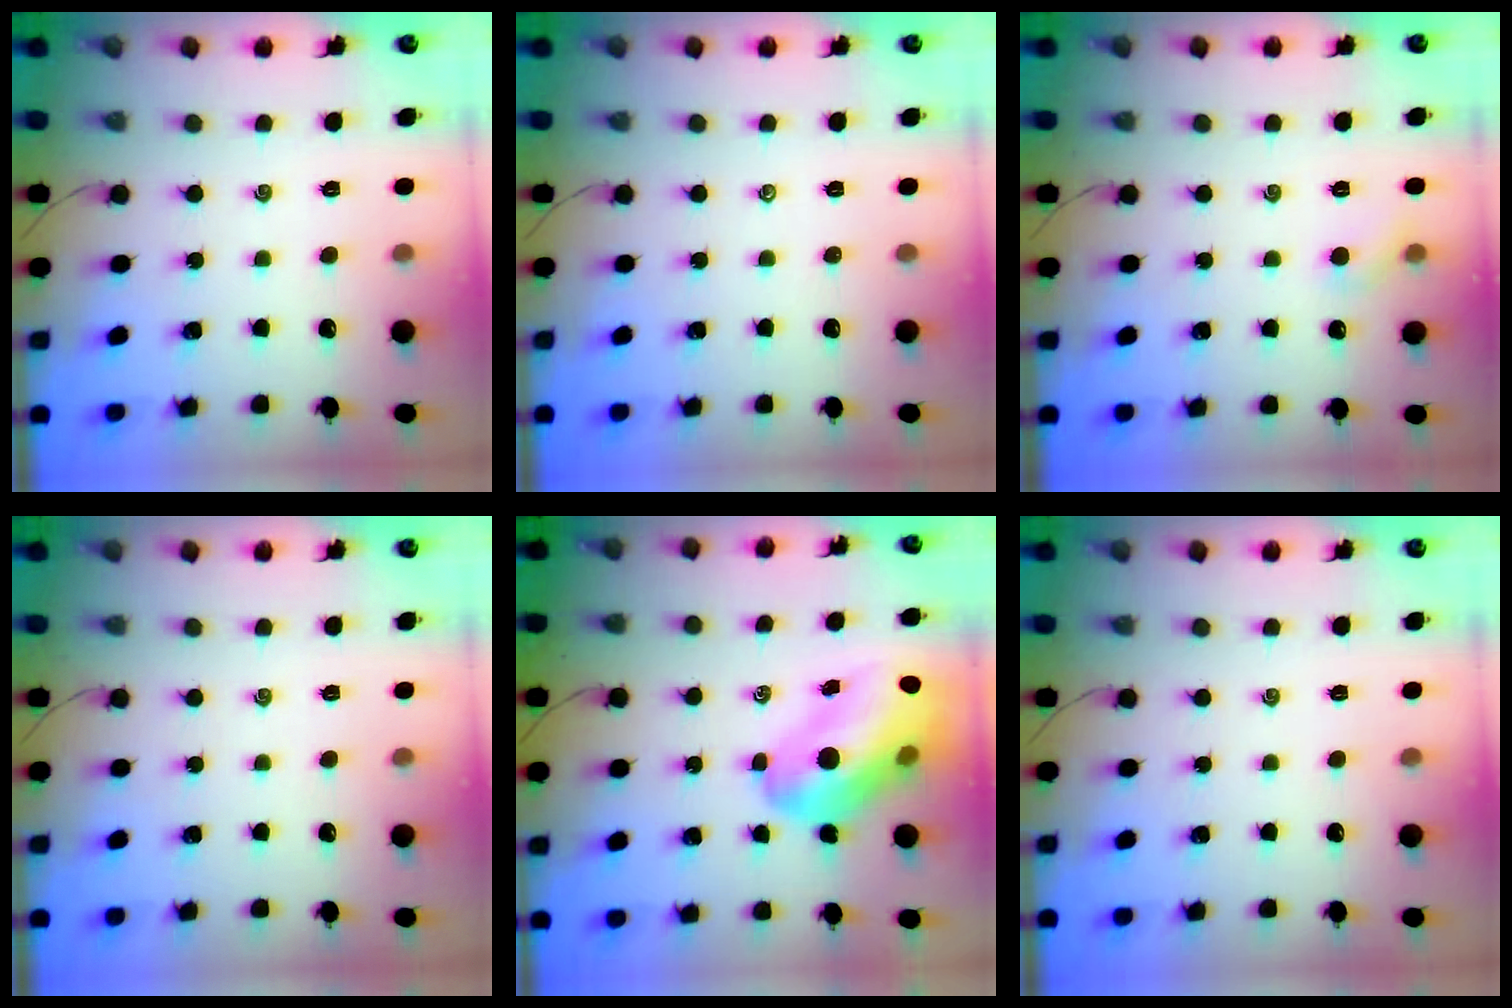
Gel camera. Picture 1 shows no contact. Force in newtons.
{"total": 0.0}
{"total": 5.4, "press": 5.2, "slide": 1.4}
{"total": 0.0}
{"total": 17.6, "press": 16.8, "slide": 5.1}
{"total": 0.0}